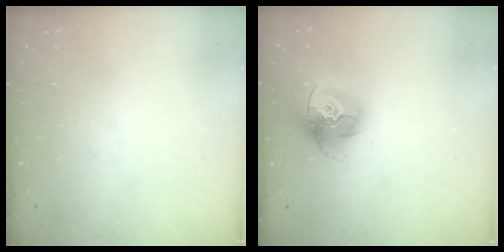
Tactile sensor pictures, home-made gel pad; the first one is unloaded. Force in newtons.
{"total": 15.6, "press": 15.5, "slide": 1.4}